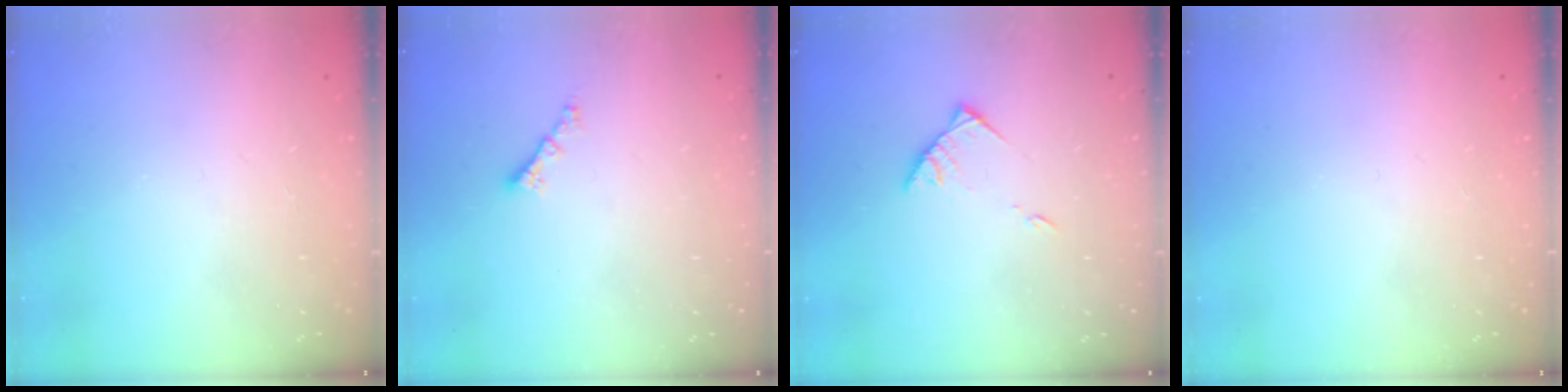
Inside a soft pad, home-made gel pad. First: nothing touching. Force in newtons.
{"total": 1.8, "press": 1.8, "slide": 0.2}
{"total": 4.2, "press": 4.1, "slide": 0.6}
{"total": 0.0}